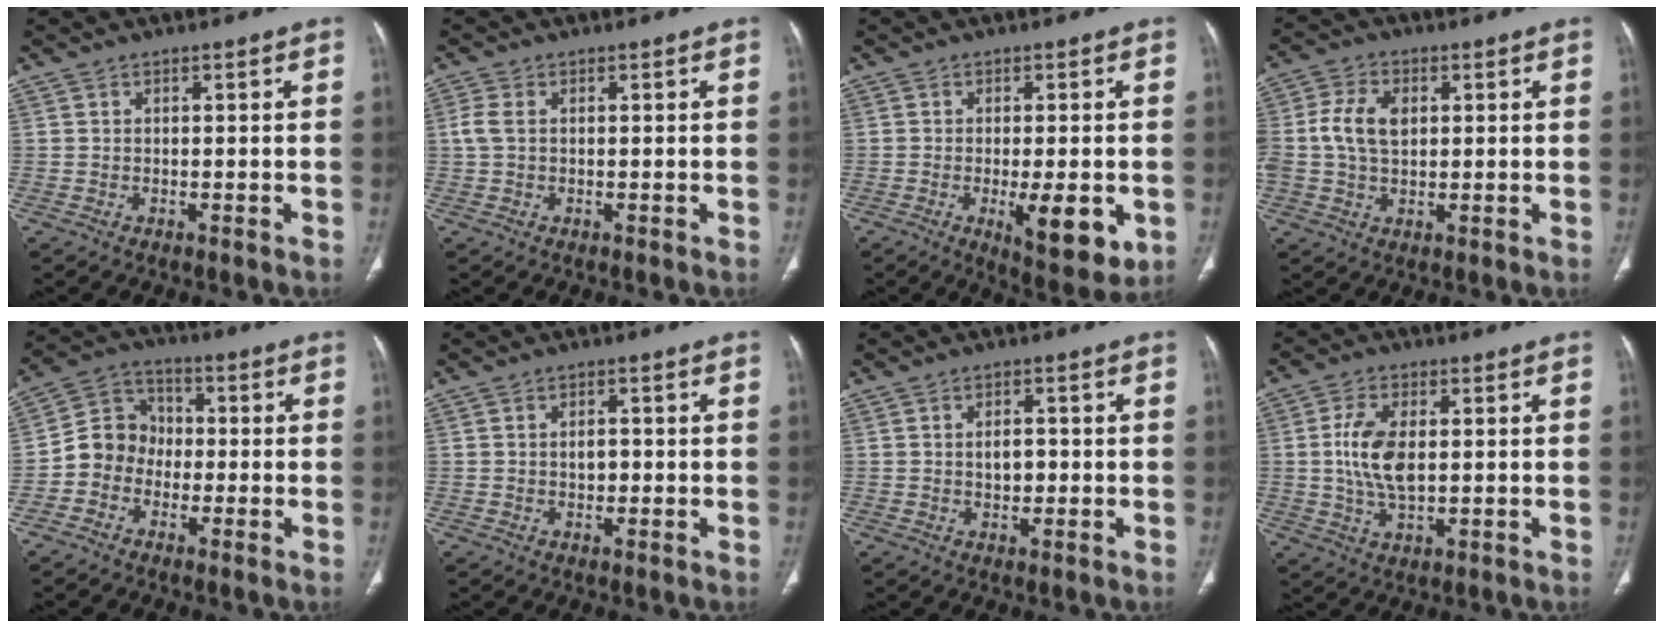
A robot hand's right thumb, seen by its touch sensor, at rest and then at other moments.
{"total": 2.4, "force": [0.3, 1.5, 1.9], "torque": [-0.058, 0.006, 0.003]}
{"total": 10.1, "force": [-2.6, 3.5, 9.1], "torque": [-0.118, -0.019, -0.032]}
{"total": 7.8, "force": [1.1, 5.1, 5.8], "torque": [-0.119, 0.011, 0.020]}
{"total": 8.2, "force": [-2.1, 7.3, 3.1], "torque": [-0.031, 0.035, -0.055]}
{"total": 2.3, "force": [-0.1, 1.6, 1.7], "torque": [-0.023, 0.004, -0.001]}
{"total": 3.3, "force": [0.0, 2.1, 2.5], "torque": [-0.034, 0.005, 0.000]}
{"total": 8.9, "force": [0.7, 4.7, 7.6], "torque": [-0.153, -0.002, 0.014]}